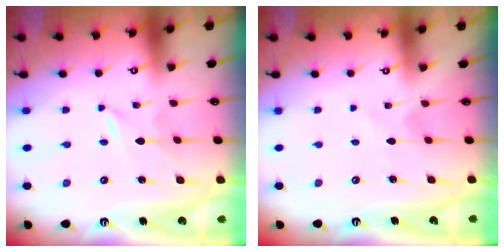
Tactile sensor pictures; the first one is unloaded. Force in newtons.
{"total": 0.7, "press": 0.7, "slide": 0.1}